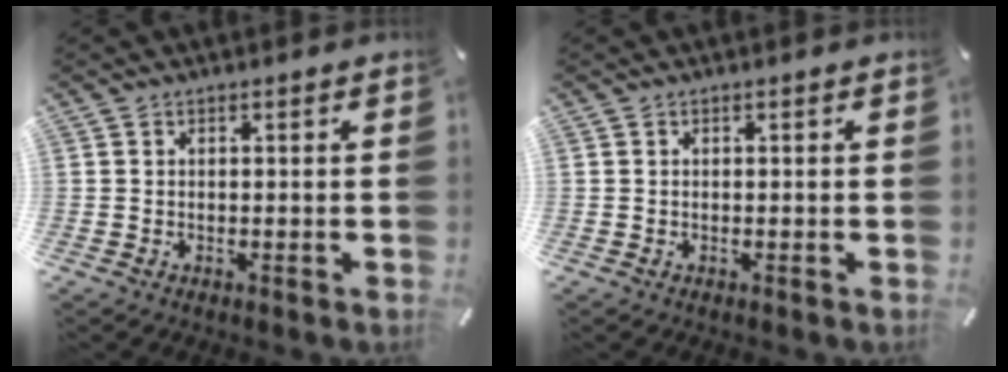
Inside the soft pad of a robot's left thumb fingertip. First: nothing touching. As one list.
[{"total": 0.0}]